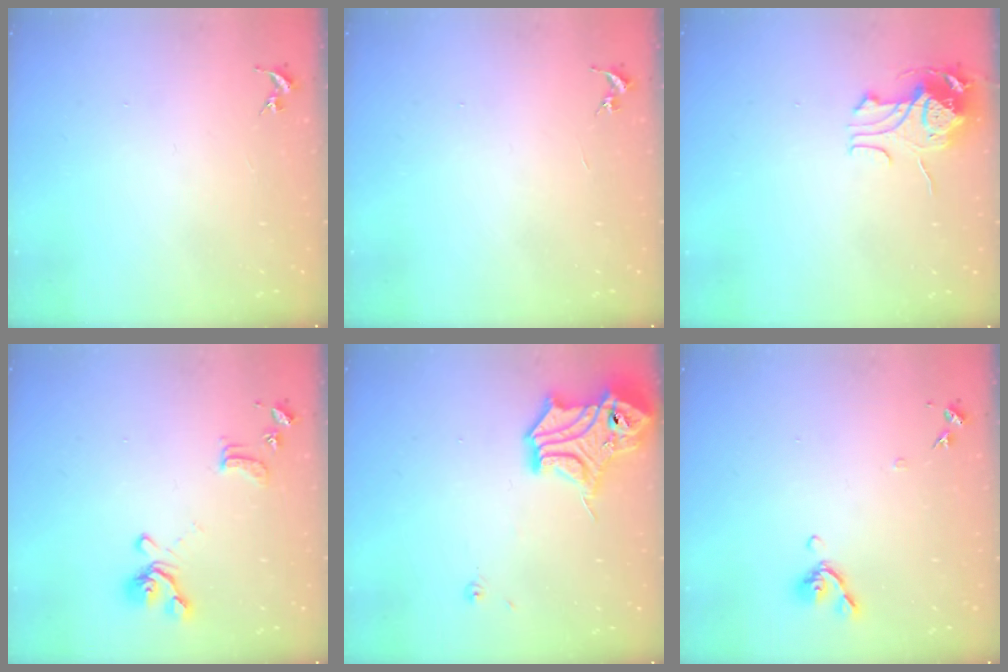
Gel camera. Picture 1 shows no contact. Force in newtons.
{"total": 0.0}
{"total": 10.6, "press": 10.6, "slide": 0.9}
{"total": 12.6, "press": 12.5, "slide": 1.4}
{"total": 15.5, "press": 15.4, "slide": 1.8}
{"total": 7.9, "press": 7.8, "slide": 1.5}